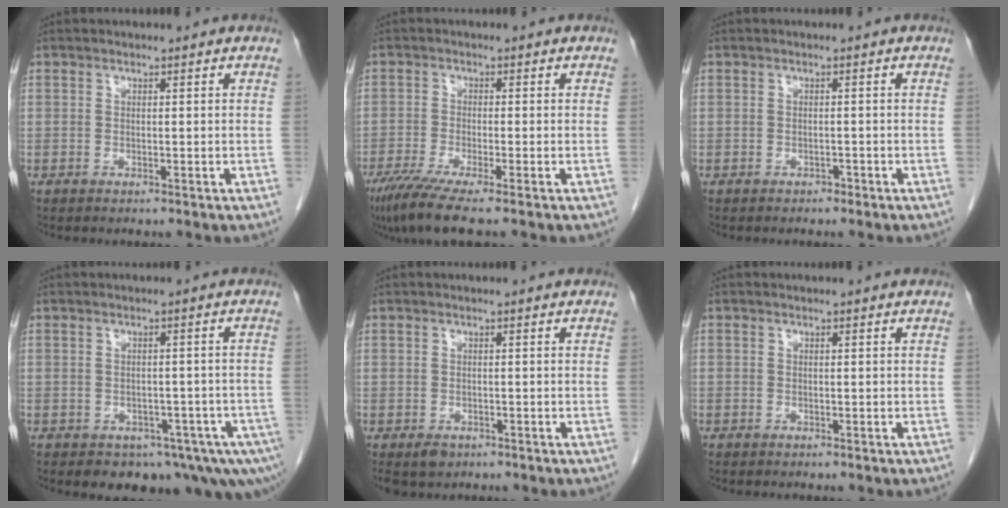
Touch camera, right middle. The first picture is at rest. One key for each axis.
{"total": 6.9, "fx": -5.1, "fy": -0.3, "fz": 4.6, "tx": -0.078, "ty": -0.022, "tz": -0.090}
{"total": 0.7, "fx": -0.6, "fy": 0.4, "fz": 0.2, "tx": -0.007, "ty": 0.000, "tz": -0.009}
{"total": 10.9, "fx": -7.1, "fy": 5.5, "fz": 6.2, "tx": -0.057, "ty": -0.003, "tz": -0.085}
{"total": 2.8, "fx": -1.8, "fy": 1.9, "fz": 1.0, "tx": -0.018, "ty": -0.002, "tz": -0.024}
{"total": 0.8, "fx": -0.5, "fy": 0.5, "fz": 0.0, "tx": -0.010, "ty": 0.002, "tz": -0.010}